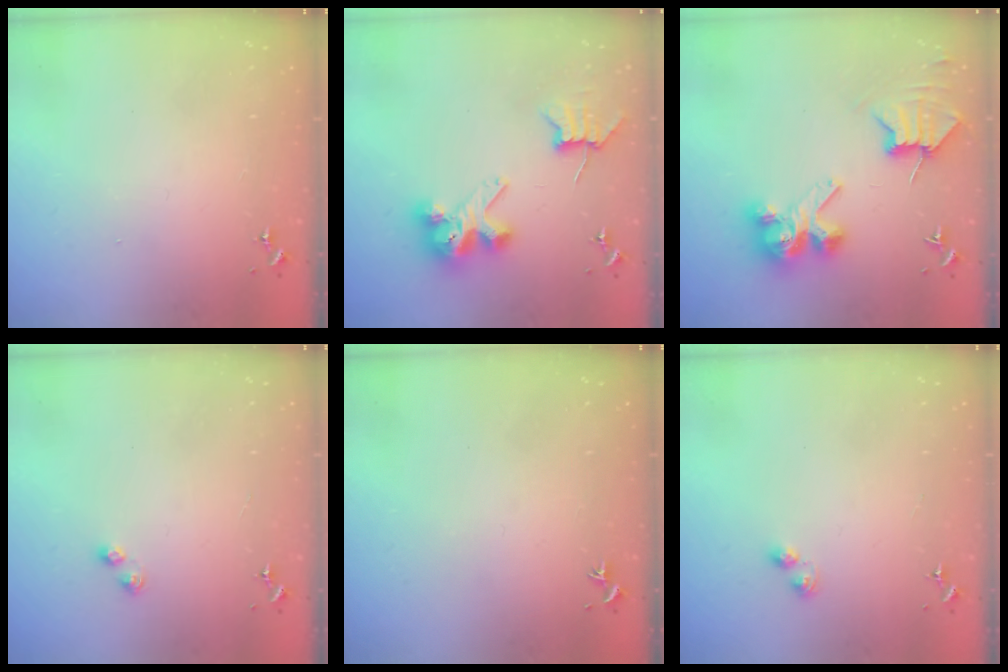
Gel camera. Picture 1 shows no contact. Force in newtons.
{"total": 10.5, "press": 10.4, "slide": 1.0}
{"total": 8.9, "press": 8.8, "slide": 1.3}
{"total": 2.8, "press": 2.8, "slide": 0.3}
{"total": 0.0}
{"total": 2.8, "press": 2.7, "slide": 0.4}